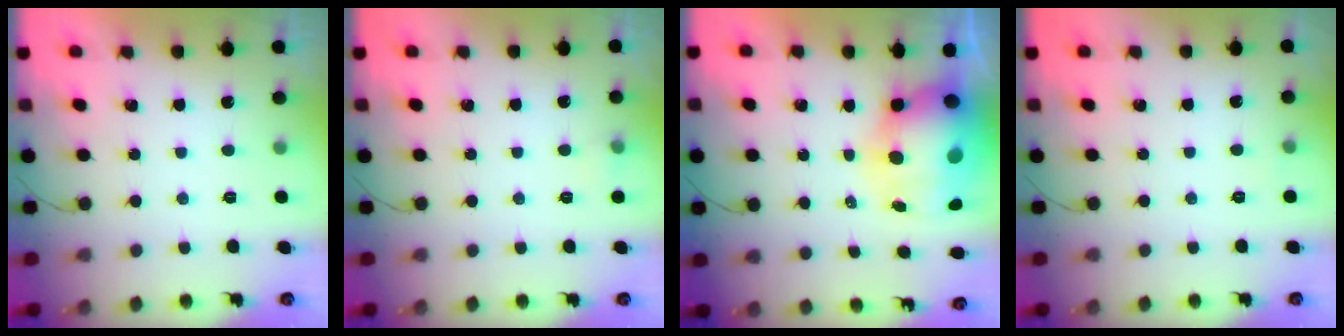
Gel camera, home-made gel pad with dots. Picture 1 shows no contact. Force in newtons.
{"total": 8.0, "press": 4.1, "slide": 6.9}
{"total": 18.2, "press": 17.6, "slide": 4.4}
{"total": 6.2, "press": 1.7, "slide": 5.9}